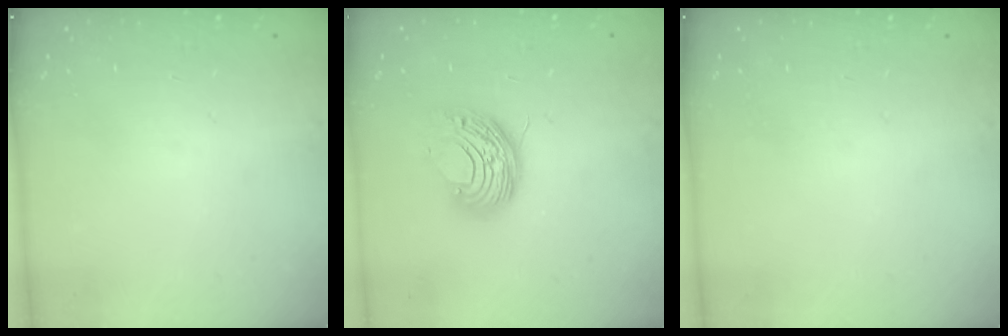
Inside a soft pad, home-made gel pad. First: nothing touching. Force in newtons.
{"total": 9.0, "press": 9.0, "slide": 0.5}
{"total": 0.0}